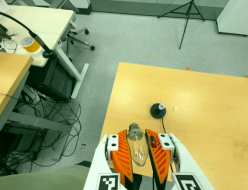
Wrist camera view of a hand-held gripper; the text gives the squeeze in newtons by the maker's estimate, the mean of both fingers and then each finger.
{"total": 21.5, "left": 23.4, "right": 19.7}